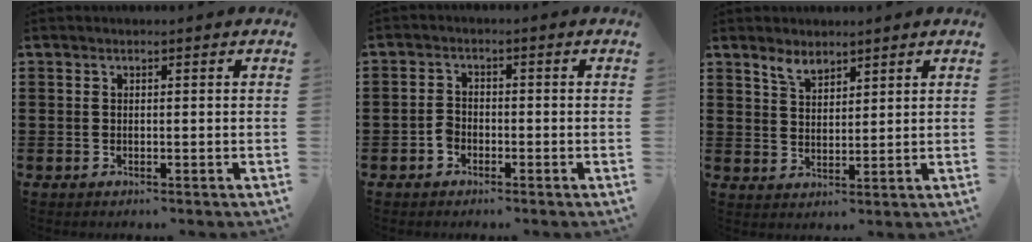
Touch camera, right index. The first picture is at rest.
{"total": 2.5, "force": [-1.2, 1.7, 1.3], "torque": [-0.026, 0.003, -0.024]}
{"total": 3.5, "force": [2.9, 1.6, 1.3], "torque": [-0.033, 0.005, 0.055]}